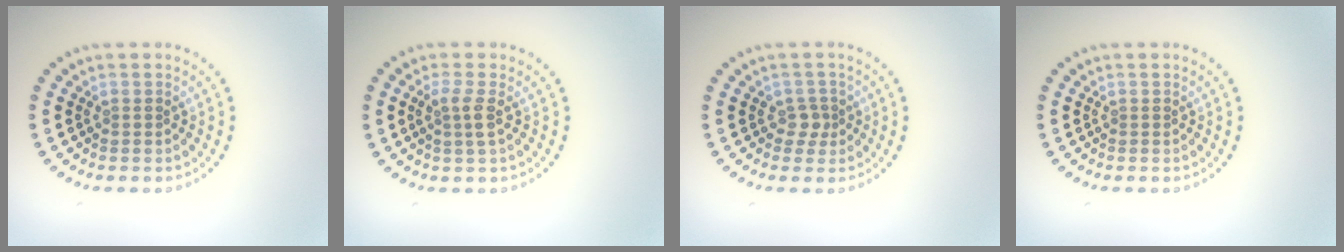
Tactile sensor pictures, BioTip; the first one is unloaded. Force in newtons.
{"total": 1.8, "press": 1.5, "slide": 1.0}
{"total": 1.4, "press": 1.2, "slide": 0.8}
{"total": 0.0}